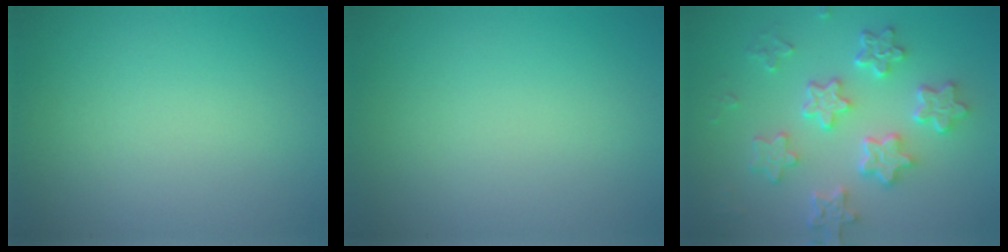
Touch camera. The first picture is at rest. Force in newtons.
{"total": 0.0}
{"total": 5.7, "press": 4.6, "slide": 3.4}